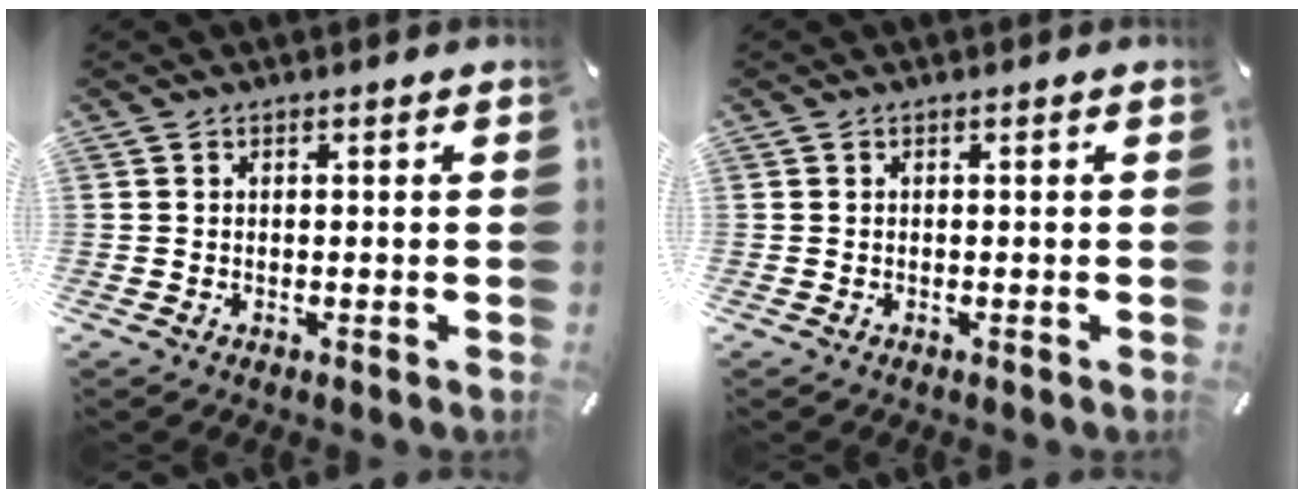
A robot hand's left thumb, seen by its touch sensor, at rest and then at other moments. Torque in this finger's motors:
{"motor_torque": [0.00, 0.00, 0.01, -0.01, 0.00]}